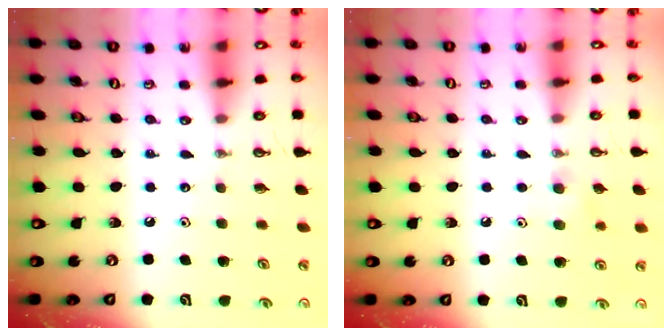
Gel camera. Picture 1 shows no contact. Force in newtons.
{"total": 7.1, "press": 6.1, "slide": 3.5}